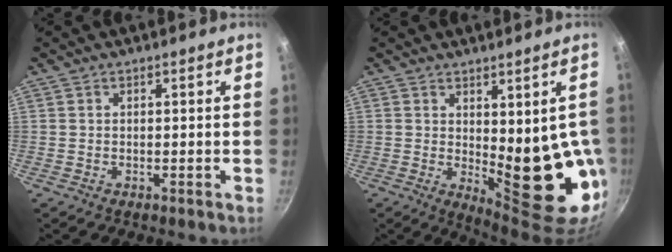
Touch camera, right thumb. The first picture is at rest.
{"total": 15.3, "force": [-0.5, 6.4, 13.9], "torque": [-0.143, -0.024, 0.014]}